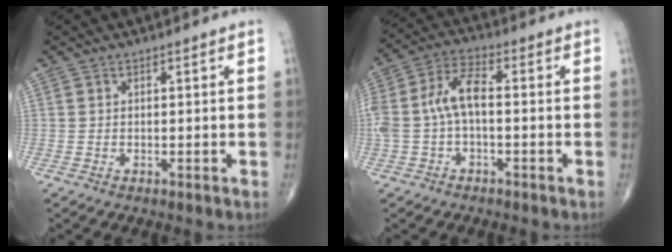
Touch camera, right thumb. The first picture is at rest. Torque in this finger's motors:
{"motor_torque": [0.30, 0.16, 0.75, -0.31, 0.31]}